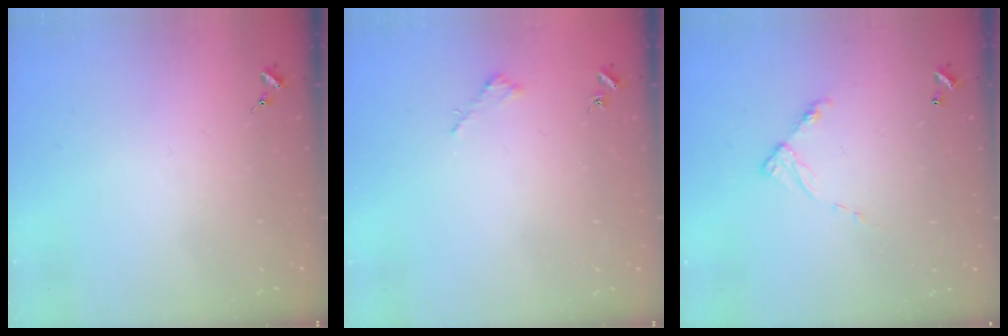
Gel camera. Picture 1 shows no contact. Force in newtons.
{"total": 1.9, "press": 1.9, "slide": 0.2}
{"total": 8.0, "press": 7.9, "slide": 0.7}